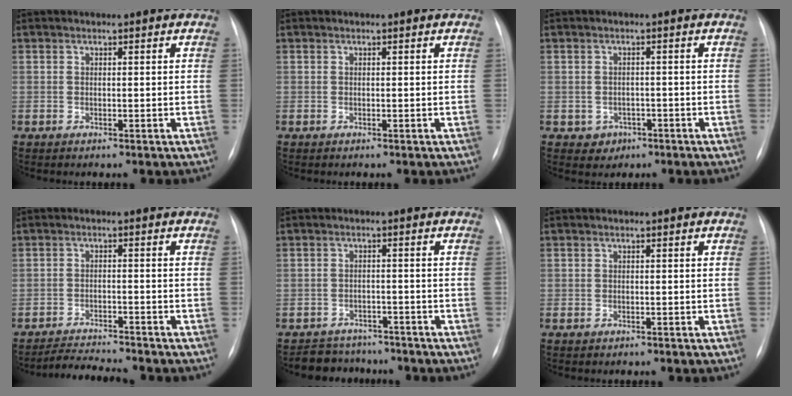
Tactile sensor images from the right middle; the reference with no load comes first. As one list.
[{"total": 0.0}, {"total": 2.6, "force": [-1.2, 2.3, 0.4], "torque": [-0.001, 0.009, -0.010]}, {"total": 5.3, "force": [-5.2, -0.5, 0.9], "torque": [-0.019, -0.012, -0.085]}, {"total": 5.8, "force": [-5.2, 2.5, -0.3], "torque": [0.011, 0.013, -0.074]}, {"total": 0.9, "force": [-0.7, 0.4, 0.4], "torque": [-0.012, -0.001, -0.007]}]